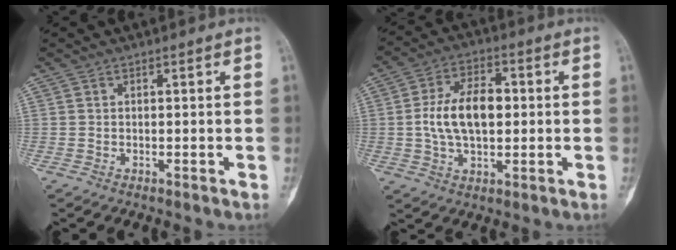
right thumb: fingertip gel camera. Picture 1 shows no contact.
{"total": 11.7, "force": [0.3, 6.7, 9.6], "torque": [-0.165, 0.013, 0.006]}